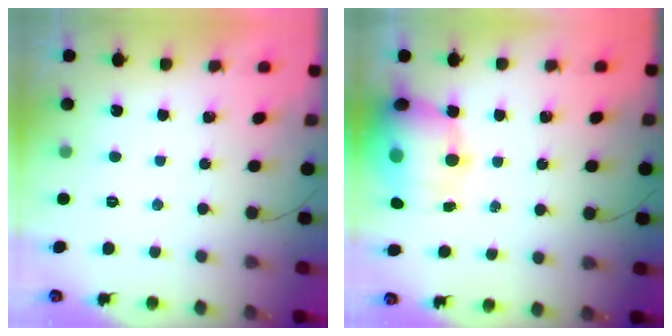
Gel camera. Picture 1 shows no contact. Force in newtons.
{"total": 16.9, "press": 16.4, "slide": 3.9}